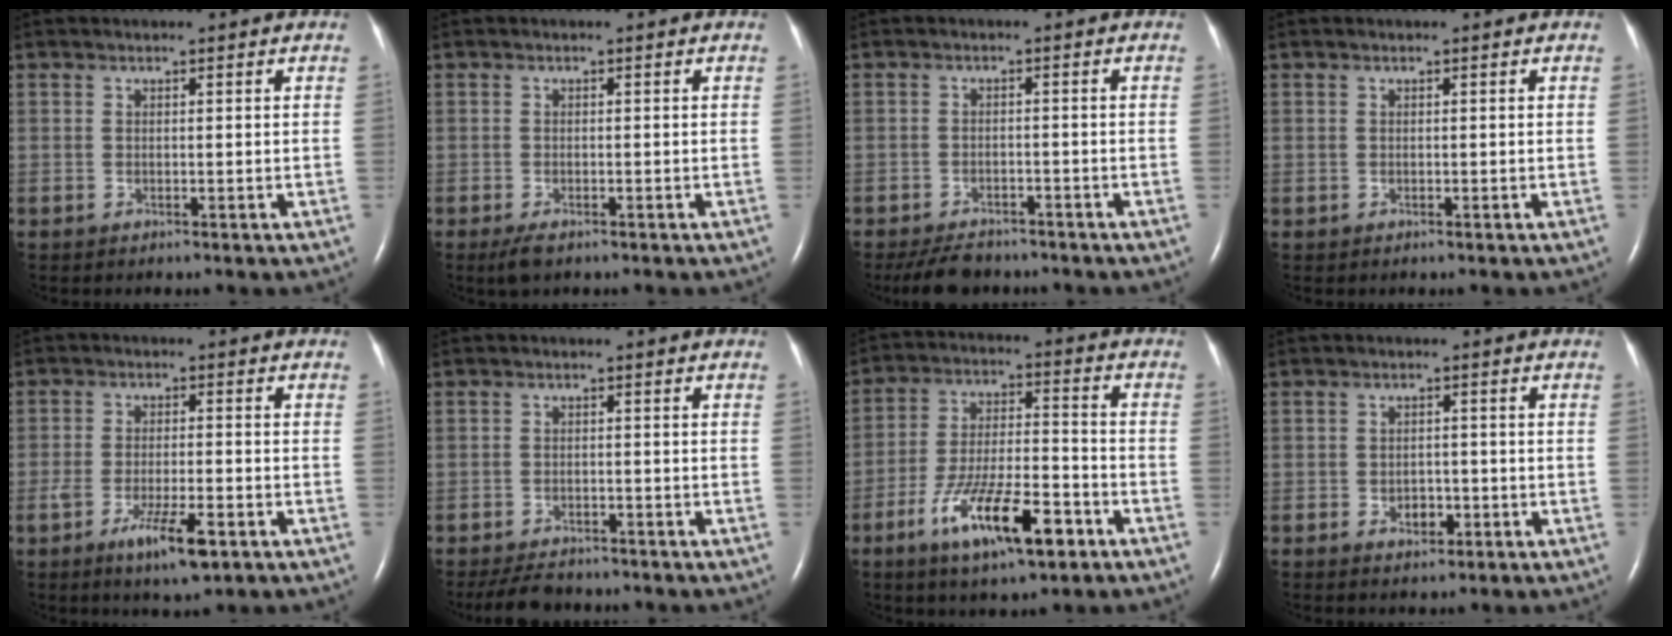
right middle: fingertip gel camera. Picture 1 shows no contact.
{"total": 2.2, "force": [-1.4, 0.8, 1.5], "torque": [-0.040, -0.007, -0.022]}
{"total": 5.9, "force": [-5.1, 2.3, 1.8], "torque": [-0.033, -0.009, -0.080]}
{"total": 0.0}
{"total": 7.2, "force": [-3.8, 1.4, 5.9], "torque": [-0.106, -0.012, -0.058]}
{"total": 5.5, "force": [-4.9, 1.8, 1.7], "torque": [-0.031, -0.012, -0.076]}
{"total": 13.8, "force": [-7.3, 3.4, 11.2], "torque": [-0.208, -0.004, -0.120]}
{"total": 2.8, "force": [-1.1, 1.9, 1.7], "torque": [-0.023, 0.005, -0.009]}